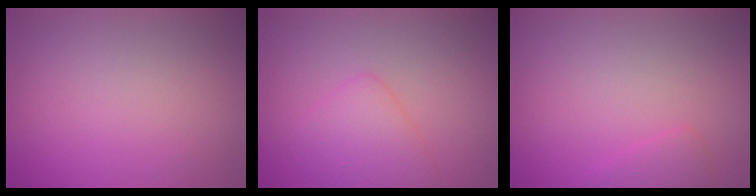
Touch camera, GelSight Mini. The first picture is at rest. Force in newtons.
{"total": 2.6, "press": 2.6, "slide": 0.2}
{"total": 1.2, "press": 1.2, "slide": 0.1}